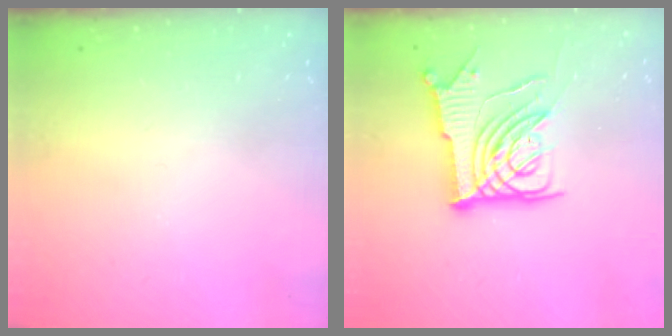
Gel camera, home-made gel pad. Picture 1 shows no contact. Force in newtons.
{"total": 14.0, "press": 13.9, "slide": 1.5}